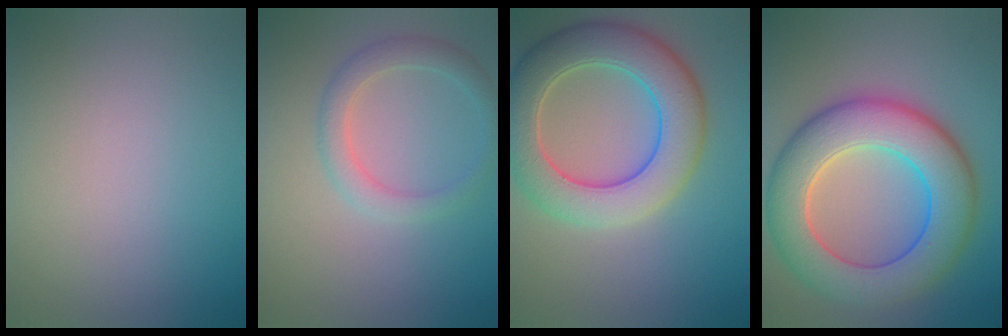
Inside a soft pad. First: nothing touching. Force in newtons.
{"total": 2.7, "press": 2.7, "slide": 0.2}
{"total": 8.5, "press": 8.4, "slide": 0.5}
{"total": 10.3, "press": 10.3, "slide": 0.1}